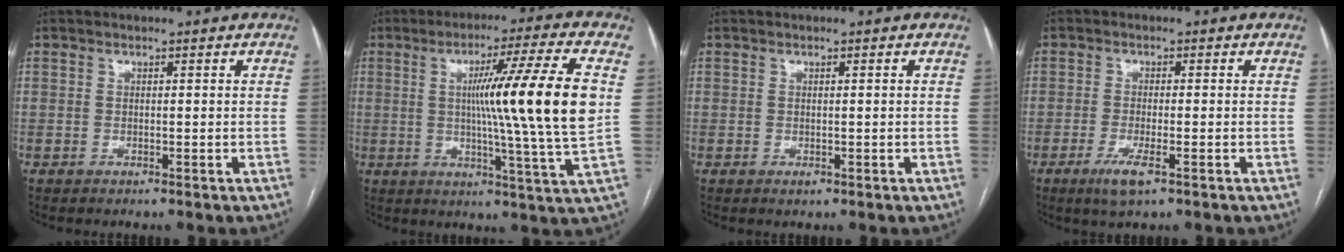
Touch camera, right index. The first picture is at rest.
{"total": 17.1, "force": [2.2, -2.4, 16.8], "torque": [-0.256, -0.008, 0.025]}
{"total": 0.7, "force": [-0.2, 0.4, 0.5], "torque": [-0.005, 0.000, -0.001]}
{"total": 4.1, "force": [-2.2, 0.6, 3.4], "torque": [-0.070, -0.008, -0.040]}